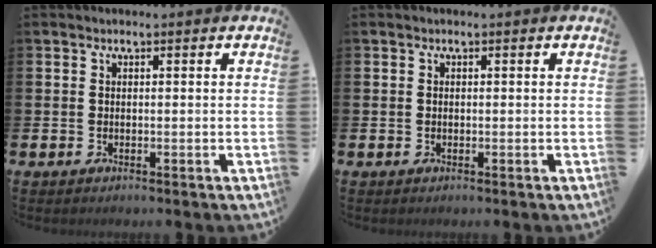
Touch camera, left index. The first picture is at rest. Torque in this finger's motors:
{"motor_torque": [-0.08, -0.07, 0.01, -0.01]}